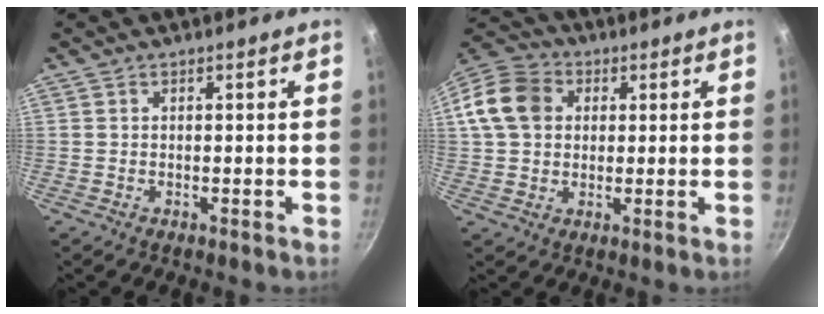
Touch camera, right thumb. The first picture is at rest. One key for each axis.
{"total": 11.7, "fx": 2.3, "fy": 9.6, "fz": 6.3, "tx": -0.098, "ty": 0.020, "tz": 0.026}